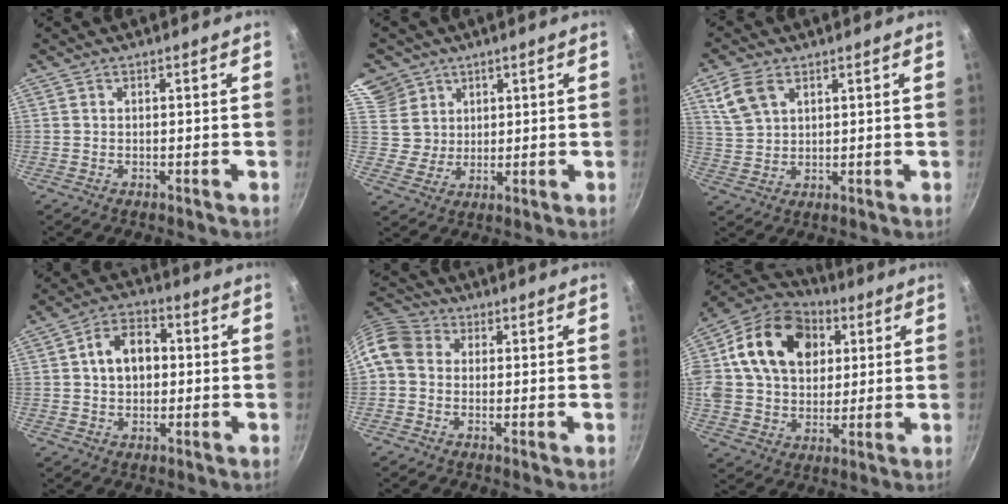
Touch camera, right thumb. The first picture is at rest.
{"total": 8.2, "force": [4.7, 6.7, 1.1], "torque": [0.017, -0.019, 0.091]}
{"total": 7.0, "force": [3.5, 4.4, 4.2], "torque": [-0.076, -0.004, 0.077]}
{"total": 8.8, "force": [0.9, 6.2, 6.2], "torque": [-0.074, 0.019, 0.007]}
{"total": 8.6, "force": [0.3, 7.1, 4.8], "torque": [-0.089, 0.025, -0.014]}
{"total": 25.3, "force": [7.0, 18.6, 15.7], "torque": [-0.275, 0.023, 0.112]}